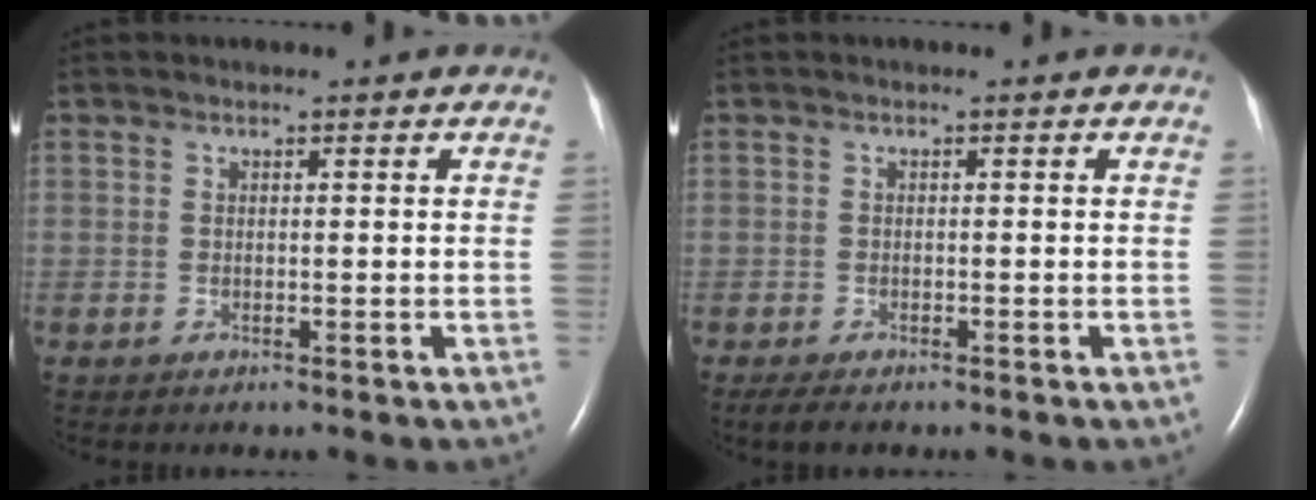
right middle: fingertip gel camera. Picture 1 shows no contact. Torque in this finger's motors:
{"motor_torque": [0.00, 0.00, 0.00, 0.02]}